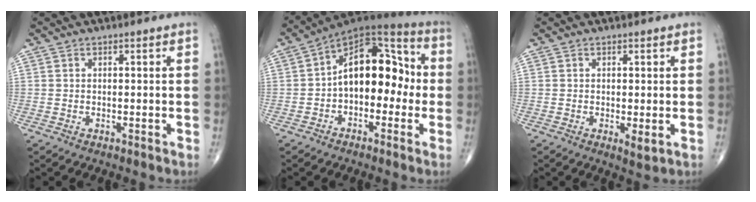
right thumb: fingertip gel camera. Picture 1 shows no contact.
{"total": 15.7, "force": [-0.9, 9.5, 12.4], "torque": [-0.153, 0.049, -0.031]}
{"total": 2.2, "force": [-0.3, 0.7, 2.1], "torque": [-0.035, -0.009, -0.005]}